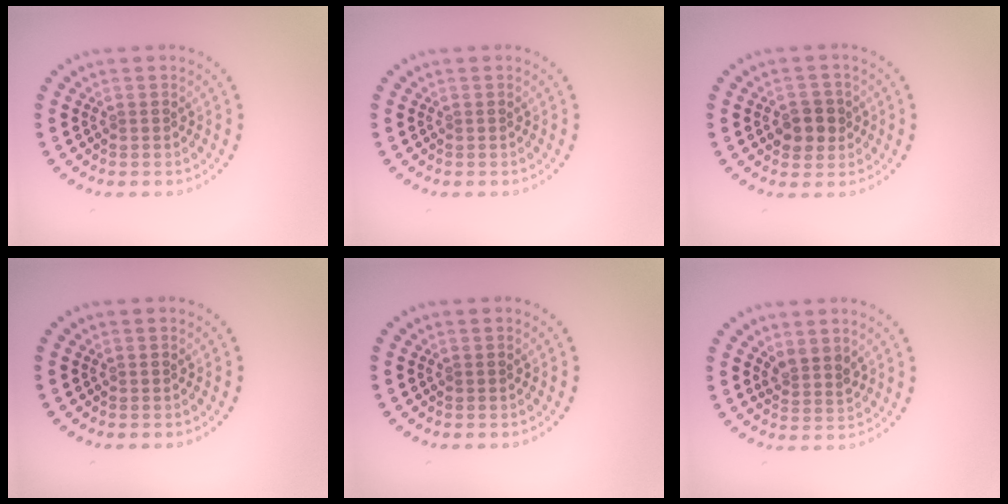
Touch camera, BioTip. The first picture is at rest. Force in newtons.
{"total": 0.0}
{"total": 2.8, "press": 2.7, "slide": 0.7}
{"total": 0.0}
{"total": 0.0}
{"total": 1.9, "press": 1.6, "slide": 1.1}